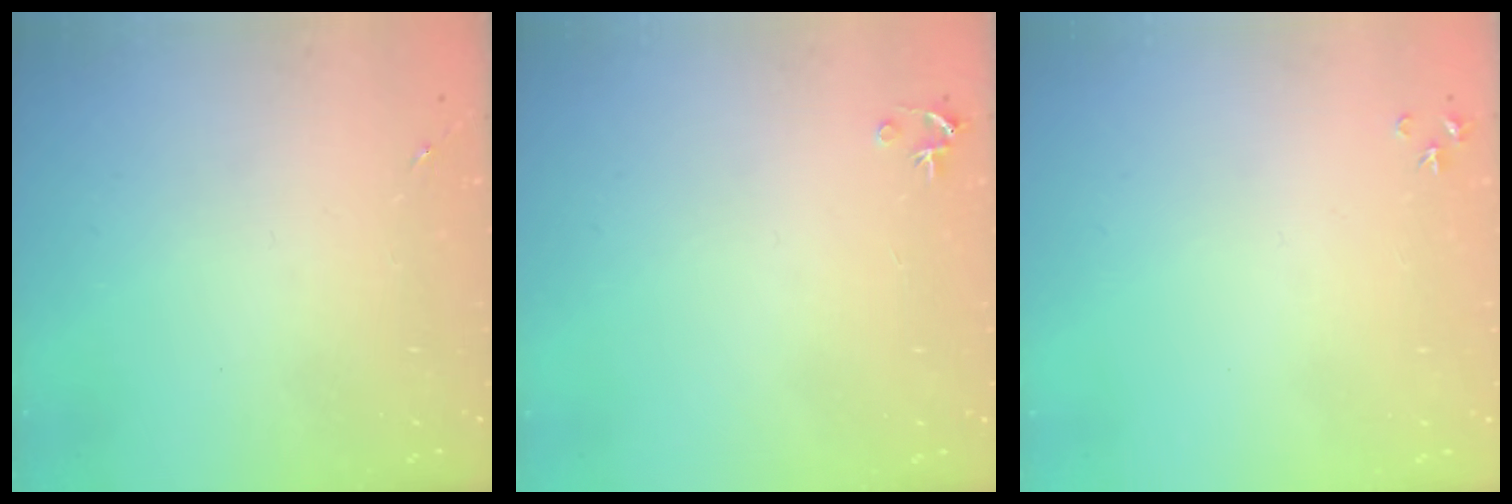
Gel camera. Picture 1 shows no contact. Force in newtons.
{"total": 3.5, "press": 3.5, "slide": 0.4}
{"total": 3.2, "press": 3.2, "slide": 0.4}